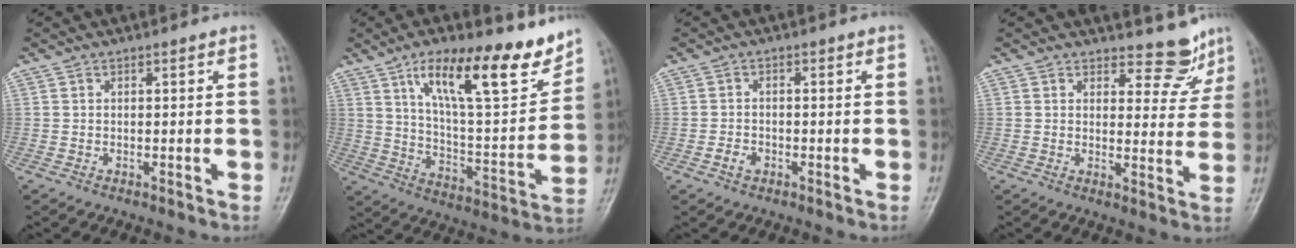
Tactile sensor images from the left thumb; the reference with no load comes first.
{"total": 20.1, "force": [12.8, 6.0, 14.2], "torque": [-0.182, -0.065, 0.214]}
{"total": 2.3, "force": [-1.1, 1.7, 1.1], "torque": [-0.014, 0.008, -0.020]}
{"total": 6.7, "force": [6.1, 2.7, 0.5], "torque": [0.022, -0.057, 0.069]}